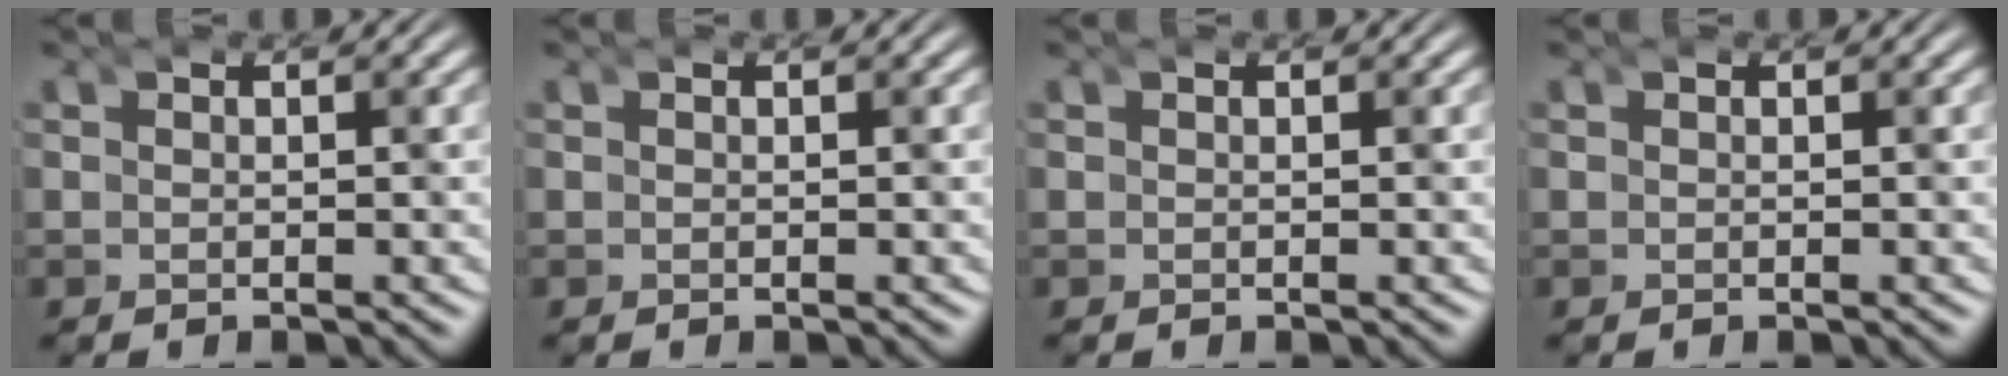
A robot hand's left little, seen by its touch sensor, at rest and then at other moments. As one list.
[{"total": 0.0}, {"total": 0.0}, {"total": 0.0}]